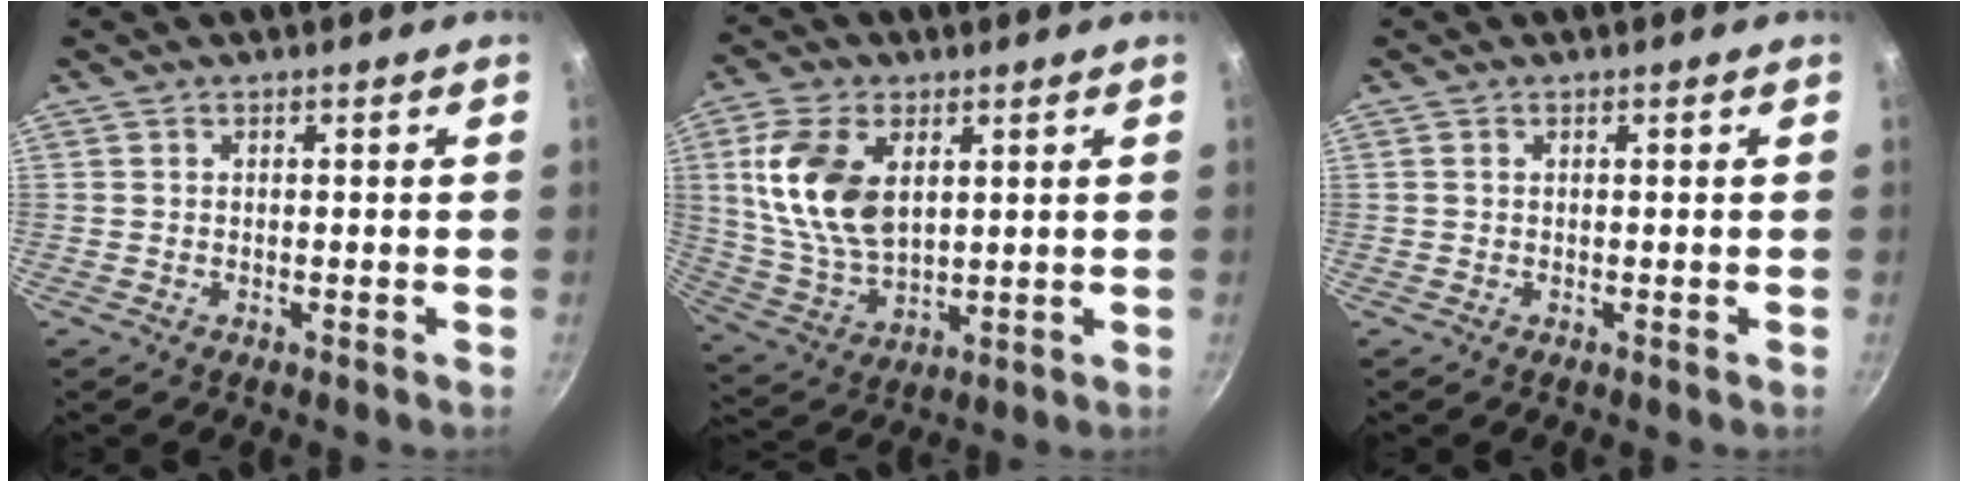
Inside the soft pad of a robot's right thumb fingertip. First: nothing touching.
{"total": 15.0, "force": [3.9, 9.0, 11.3], "torque": [-0.204, -0.015, 0.085]}
{"total": 0.0}